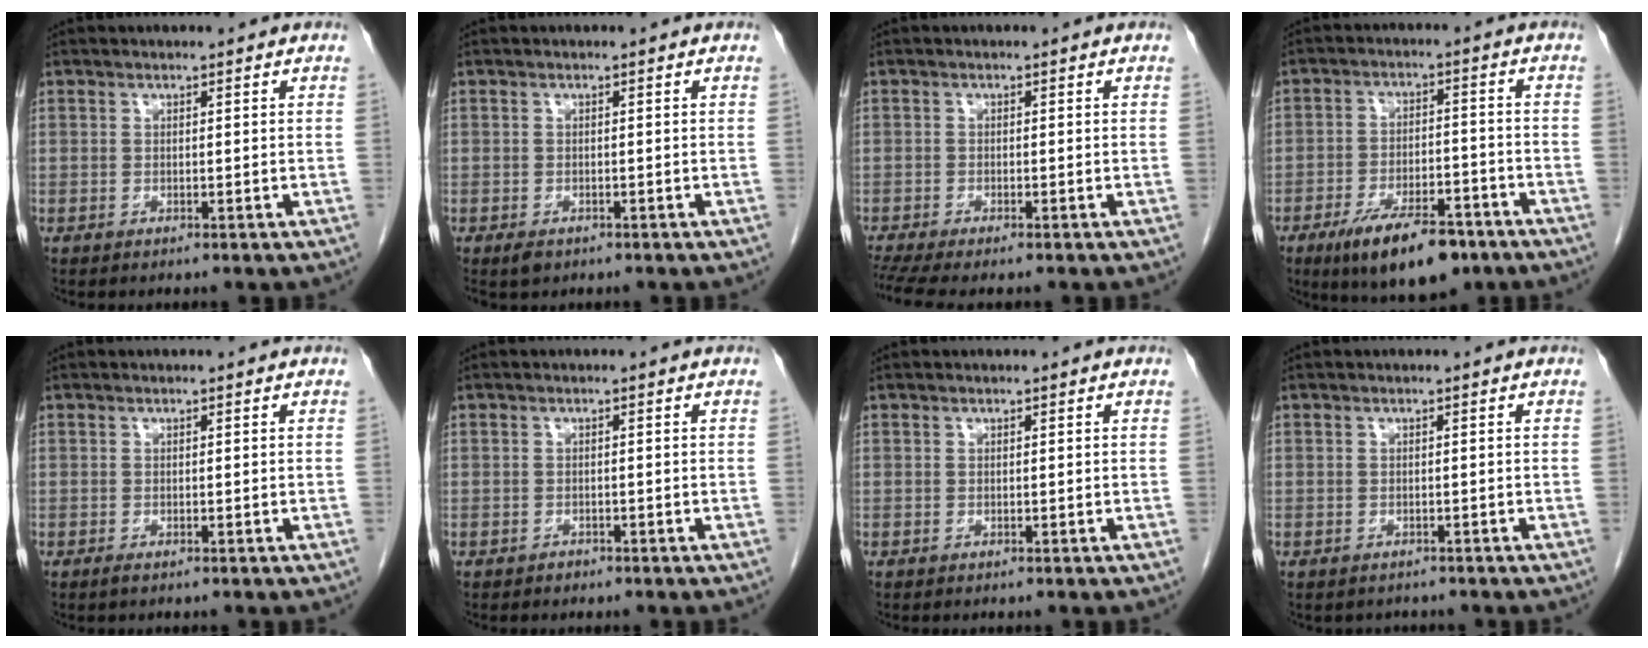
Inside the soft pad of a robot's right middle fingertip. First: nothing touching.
{"total": 1.5, "force": [-0.9, 0.8, 0.8], "torque": [-0.017, -0.001, -0.010]}
{"total": 5.9, "force": [-4.8, 1.0, 3.3], "torque": [-0.054, -0.009, -0.079]}
{"total": 12.2, "force": [-8.1, 4.3, 8.0], "torque": [-0.125, -0.006, -0.127]}
{"total": 0.6, "force": [-0.4, 0.1, 0.4], "torque": [-0.008, -0.001, -0.006]}
{"total": 0.8, "force": [-0.6, 0.5, 0.0], "torque": [-0.002, 0.002, -0.011]}
{"total": 0.0}
{"total": 1.5, "force": [-1.3, 0.8, 0.1], "torque": [-0.007, -0.001, -0.018]}